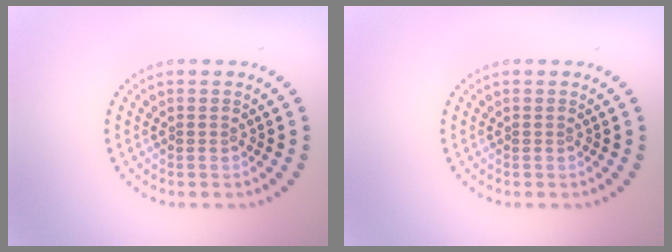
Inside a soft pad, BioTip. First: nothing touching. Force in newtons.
{"total": 0.0}